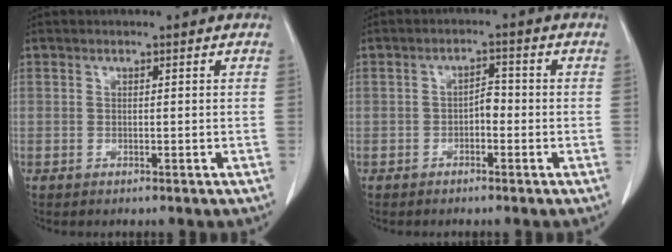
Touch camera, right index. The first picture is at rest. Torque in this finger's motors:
{"motor_torque": [0.24, -0.20, 0.05, 0.02]}